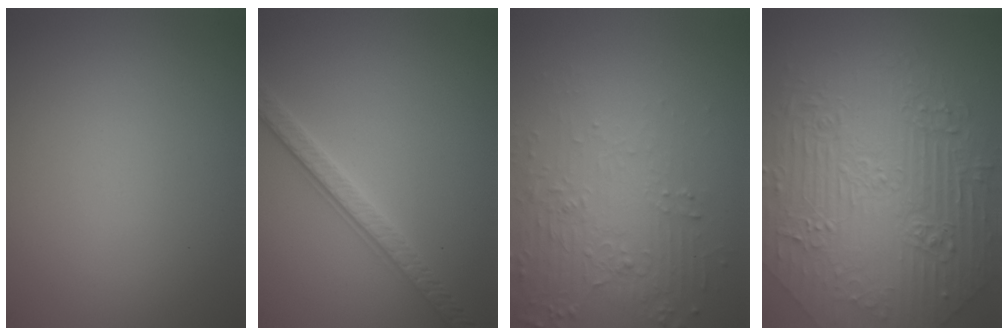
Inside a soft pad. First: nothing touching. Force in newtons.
{"total": 3.1, "press": 2.9, "slide": 1.1}
{"total": 6.0, "press": 3.9, "slide": 4.6}
{"total": 10.1, "press": 7.6, "slide": 6.6}